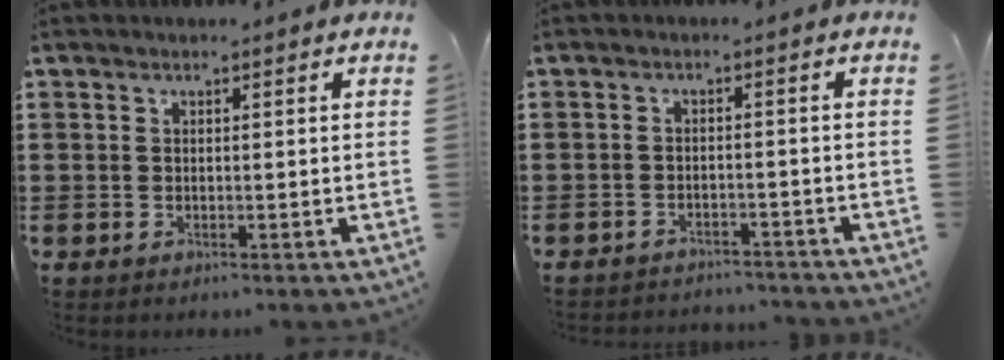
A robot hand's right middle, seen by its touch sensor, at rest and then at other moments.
{"total": 2.3, "force": [-2.3, 0.2, -0.1], "torque": [-0.005, 0.000, -0.049]}